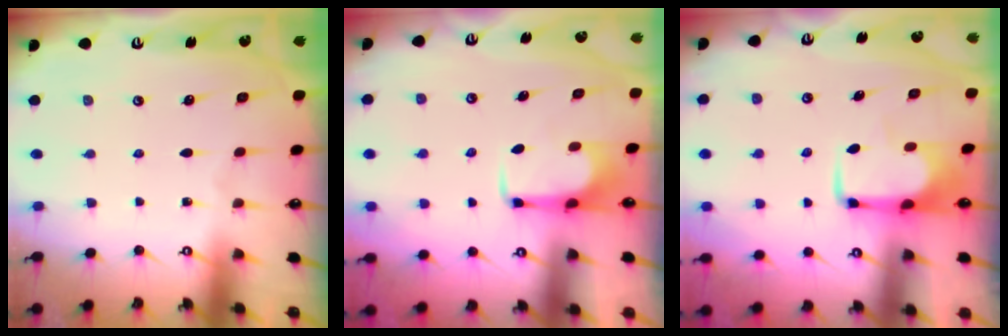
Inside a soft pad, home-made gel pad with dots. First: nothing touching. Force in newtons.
{"total": 1.9, "press": 1.9, "slide": 0.2}
{"total": 1.8, "press": 1.7, "slide": 0.5}